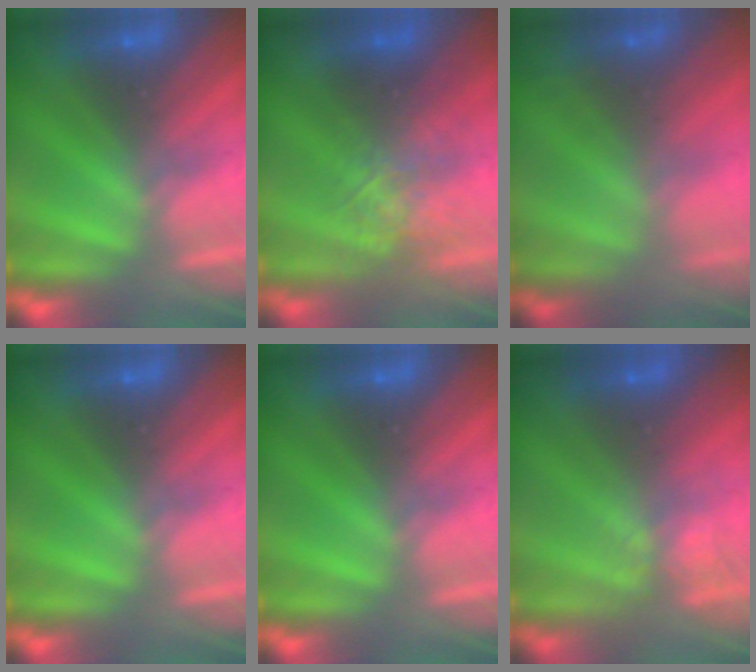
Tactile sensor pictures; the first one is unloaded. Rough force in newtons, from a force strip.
{"total": 2.6}
{"total": 1.6}
{"total": 0.0}
{"total": 0.0}
{"total": 3.8}